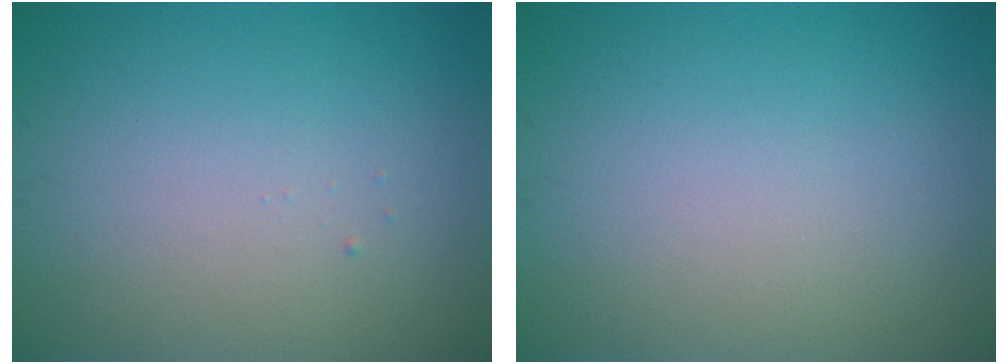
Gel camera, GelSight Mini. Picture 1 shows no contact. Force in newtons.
{"total": 0.0}